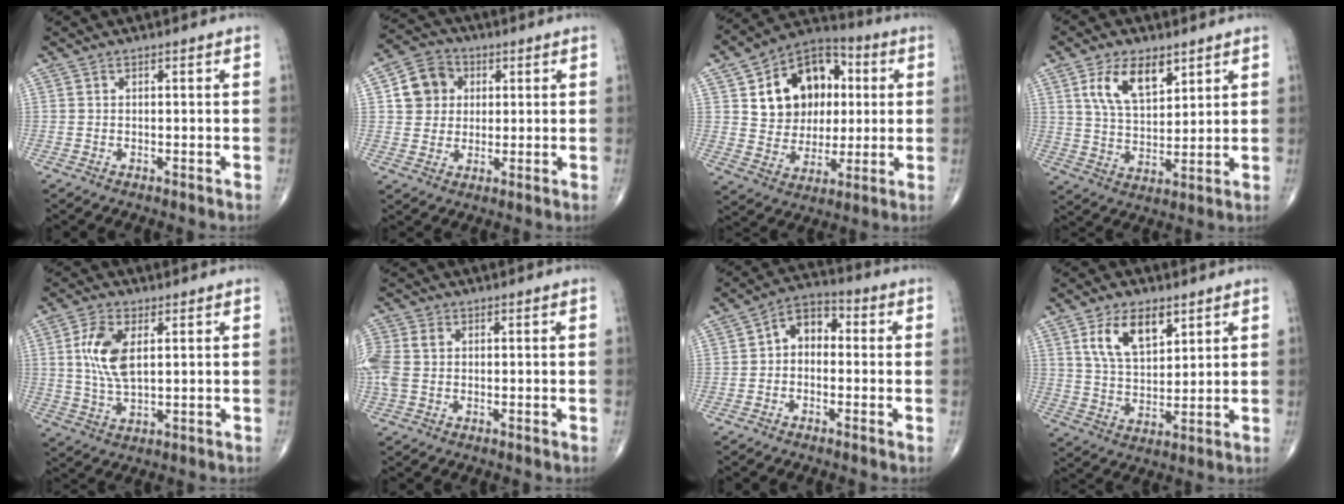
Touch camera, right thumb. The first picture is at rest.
{"total": 8.6, "force": [1.9, 7.7, 3.4], "torque": [-0.033, 0.003, 0.027]}
{"total": 18.5, "force": [4.3, 14.1, 11.1], "torque": [-0.124, 0.006, 0.074]}
{"total": 10.6, "force": [5.3, 5.6, 7.3], "torque": [-0.113, -0.024, 0.106]}
{"total": 8.8, "force": [2.0, 4.3, 7.4], "torque": [-0.154, -0.008, 0.042]}
{"total": 5.5, "force": [0.2, 4.0, 3.7], "torque": [-0.112, 0.013, 0.004]}
{"total": 6.7, "force": [0.0, 4.8, 4.7], "torque": [-0.048, 0.026, -0.020]}
{"total": 10.5, "force": [5.2, 5.5, 7.2], "torque": [-0.112, -0.024, 0.102]}